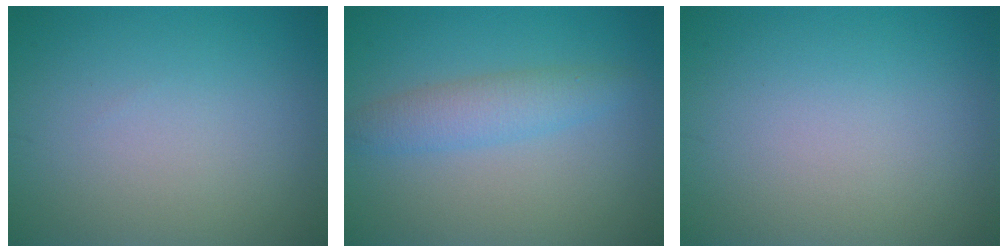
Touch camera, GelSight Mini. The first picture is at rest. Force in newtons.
{"total": 3.0, "press": 3.0, "slide": 0.1}
{"total": 0.0}